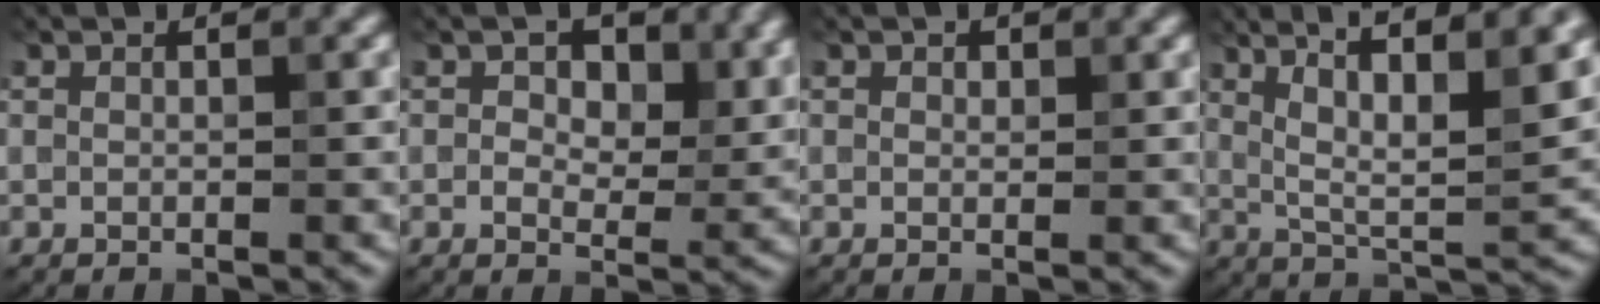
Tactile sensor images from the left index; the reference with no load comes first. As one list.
[{"total": 4.8, "force": [1.5, 3.0, 3.4], "torque": [-0.041, -0.006, 0.018]}, {"total": 0.6, "force": [0.4, 0.4, 0.2], "torque": [-0.001, -0.003, 0.004]}, {"total": 10.8, "force": [5.4, 2.7, 9.0], "torque": [-0.147, 0.016, 0.085]}]